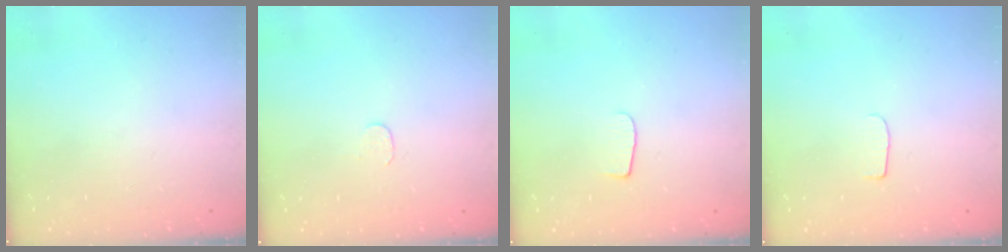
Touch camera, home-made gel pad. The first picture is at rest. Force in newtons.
{"total": 3.5, "press": 3.5, "slide": 0.3}
{"total": 6.0, "press": 6.0, "slide": 0.6}
{"total": 4.5, "press": 4.4, "slide": 0.5}